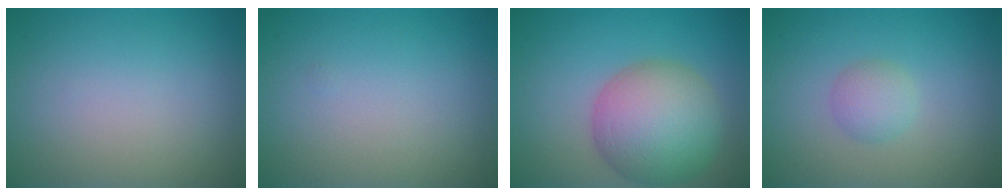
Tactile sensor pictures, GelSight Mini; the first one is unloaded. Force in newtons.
{"total": 0.0}
{"total": 8.7, "press": 8.7, "slide": 0.4}
{"total": 1.9, "press": 1.9, "slide": 0.1}